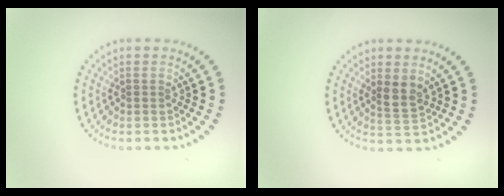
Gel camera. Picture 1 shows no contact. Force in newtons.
{"total": 2.0, "press": 1.8, "slide": 0.9}